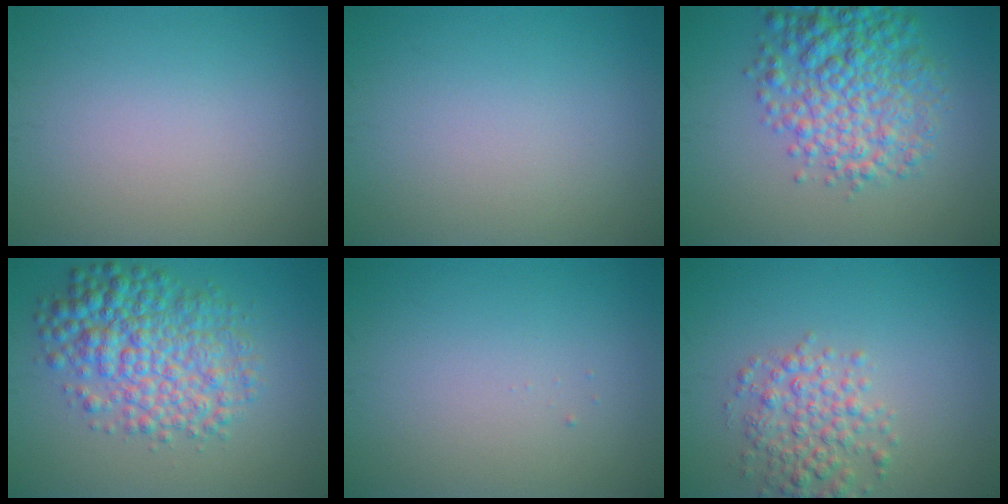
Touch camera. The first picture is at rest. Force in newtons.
{"total": 0.0}
{"total": 7.1, "press": 7.1, "slide": 0.2}
{"total": 7.0, "press": 7.0, "slide": 0.1}
{"total": 0.0}
{"total": 3.7, "press": 3.7, "slide": 0.1}